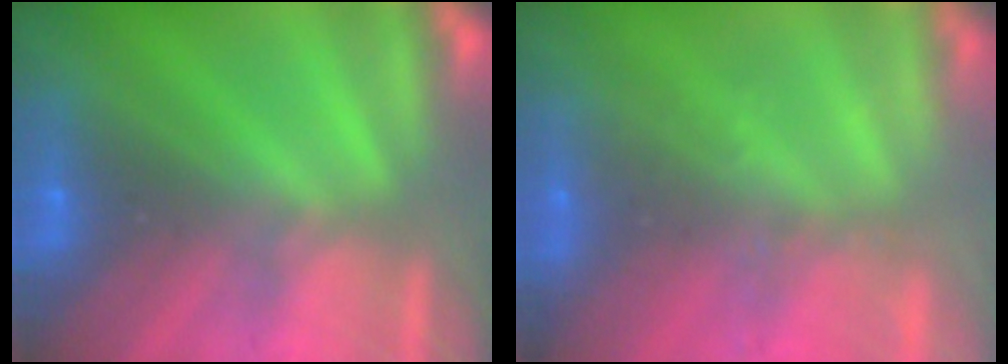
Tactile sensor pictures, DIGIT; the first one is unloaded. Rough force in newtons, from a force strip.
{"total": 2.3}